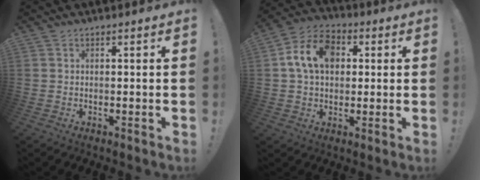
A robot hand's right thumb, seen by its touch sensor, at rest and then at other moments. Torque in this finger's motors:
{"motor_torque": [0.54, 0.53, 0.15, 0.12, 0.05]}